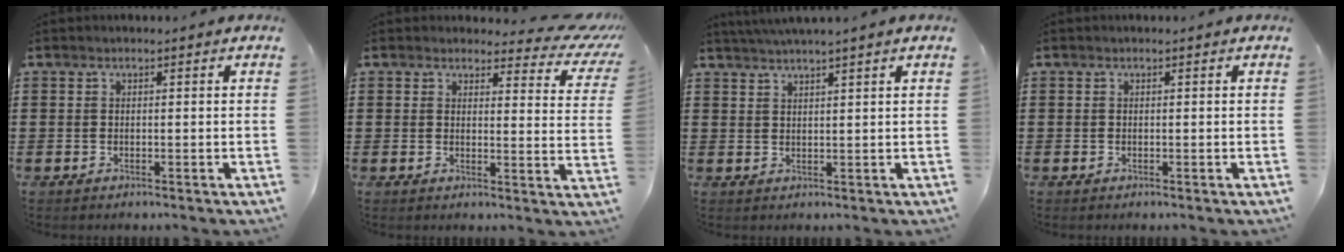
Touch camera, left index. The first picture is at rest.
{"total": 4.1, "force": [3.4, 1.4, 1.8], "torque": [-0.028, -0.022, 0.054]}
{"total": 2.5, "force": [2.2, -0.7, 0.8], "torque": [-0.020, -0.002, 0.042]}
{"total": 0.0}